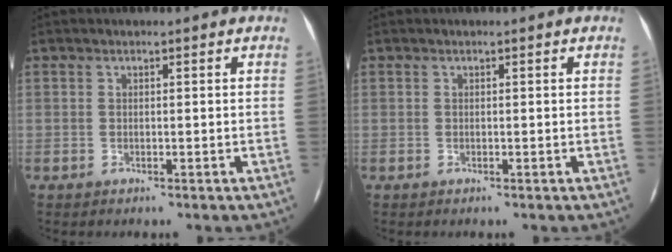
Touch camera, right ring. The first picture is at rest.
{"total": 0.0}